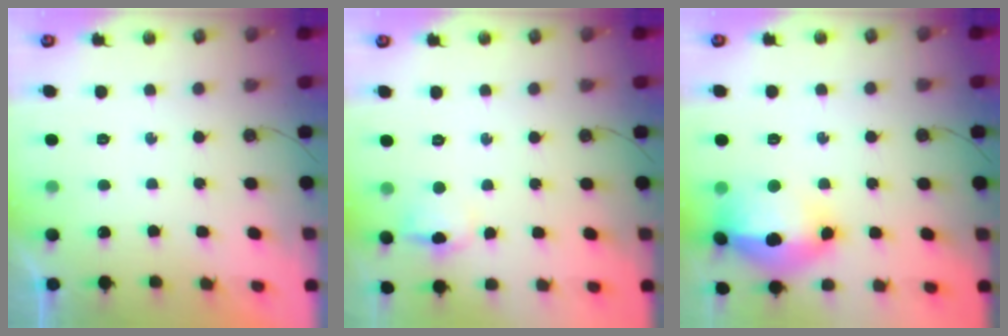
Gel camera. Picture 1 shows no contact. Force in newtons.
{"total": 7.4, "press": 7.3, "slide": 1.3}
{"total": 17.5, "press": 17.4, "slide": 1.9}